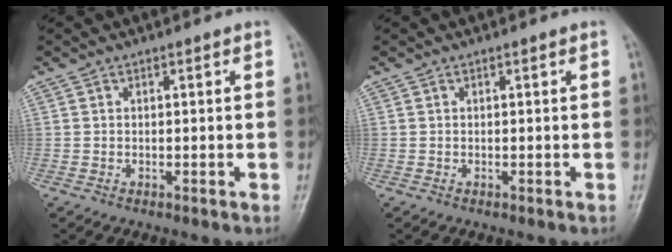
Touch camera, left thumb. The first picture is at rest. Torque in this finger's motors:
{"motor_torque": [-0.03, -0.03, -0.03, -0.09, 0.08]}